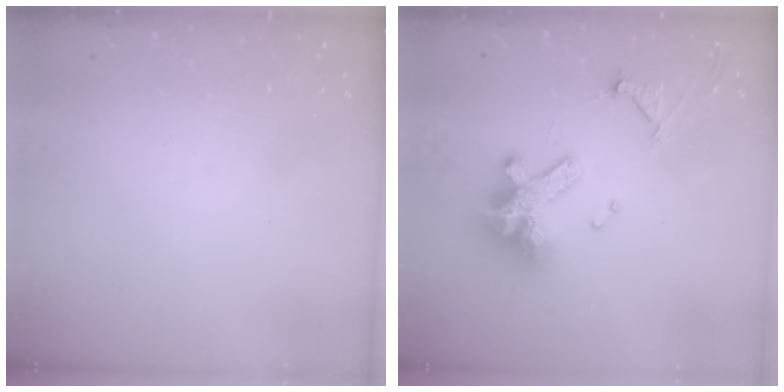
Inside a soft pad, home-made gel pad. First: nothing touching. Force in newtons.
{"total": 14.0, "press": 13.8, "slide": 2.3}